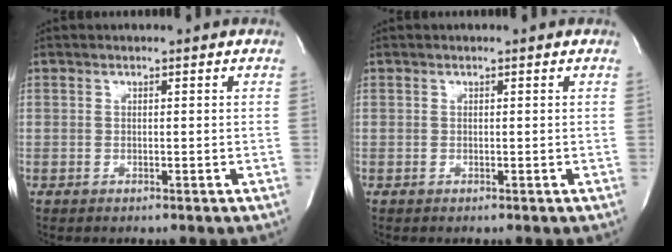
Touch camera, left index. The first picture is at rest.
{"total": 0.0}